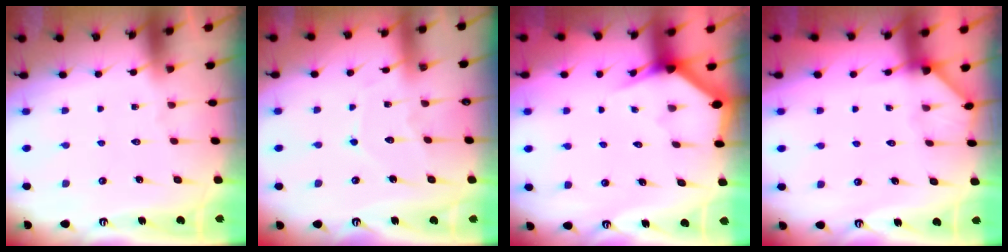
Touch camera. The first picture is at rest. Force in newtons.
{"total": 6.0, "press": 6.0, "slide": 0.8}
{"total": 2.8, "press": 2.8, "slide": 0.1}
{"total": 2.8, "press": 2.8, "slide": 0.2}